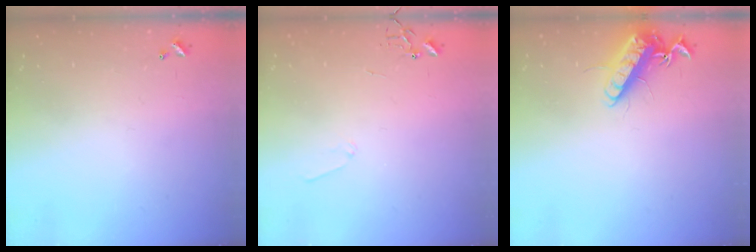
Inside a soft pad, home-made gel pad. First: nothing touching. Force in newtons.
{"total": 5.9, "press": 5.9, "slide": 0.4}
{"total": 14.3, "press": 14.1, "slide": 2.1}